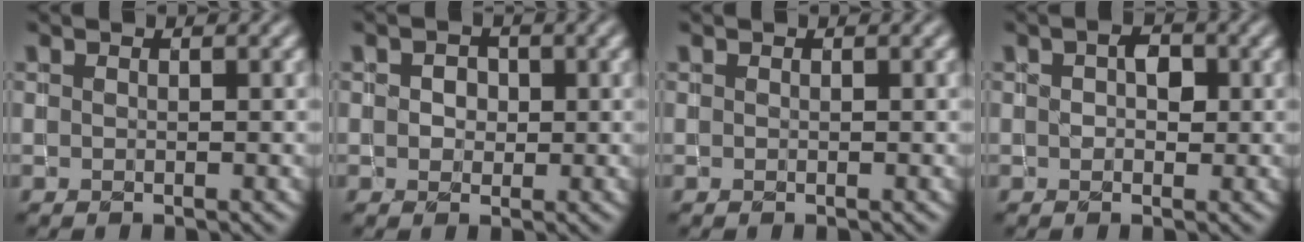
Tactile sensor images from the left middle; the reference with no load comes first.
{"total": 1.7, "force": [0.2, 1.4, 0.9], "torque": [-0.015, 0.007, -0.002]}
{"total": 0.0}
{"total": 2.2, "force": [0.2, 1.5, 1.6], "torque": [-0.025, 0.001, 0.004]}